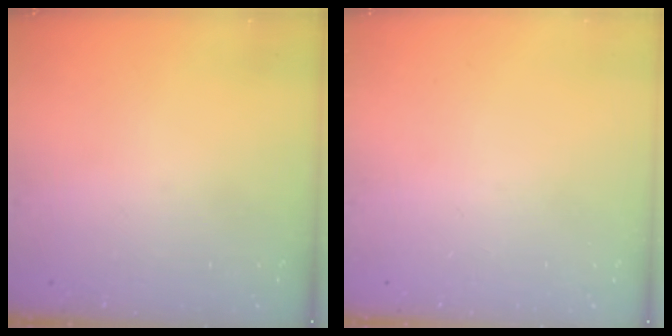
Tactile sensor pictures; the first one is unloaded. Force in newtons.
{"total": 0.0}